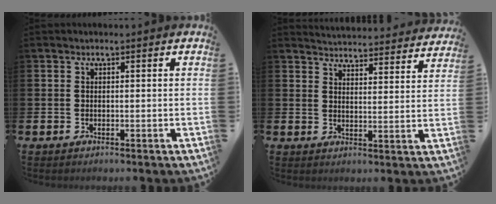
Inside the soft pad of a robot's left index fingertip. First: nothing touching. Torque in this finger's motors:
{"motor_torque": [1.06, -1.08, 0.26, 0.09]}